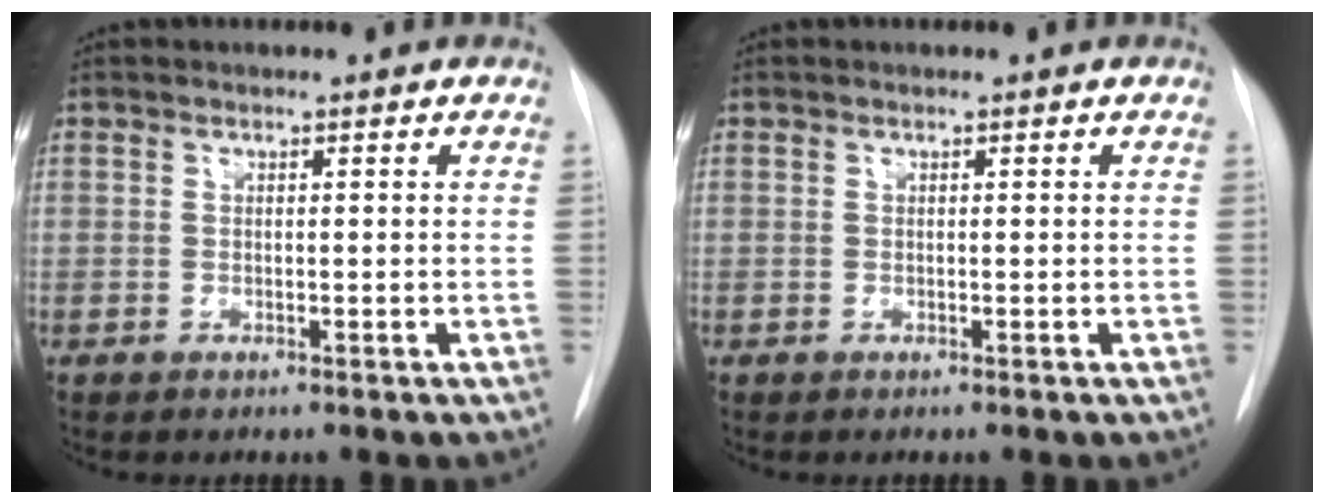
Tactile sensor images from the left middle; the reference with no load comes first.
{"total": 0.0}